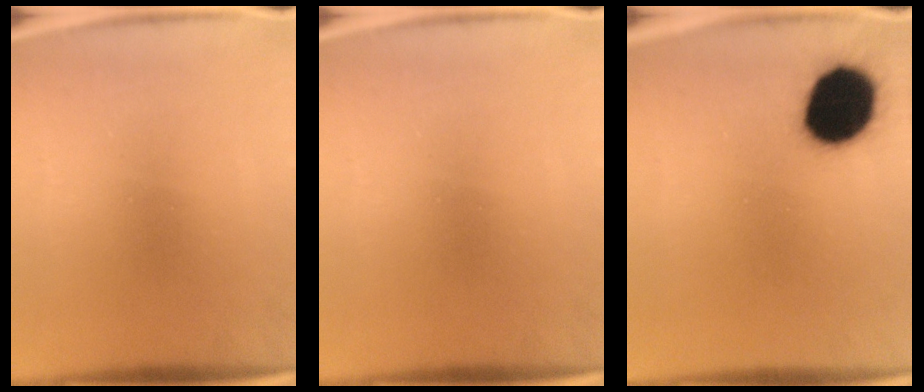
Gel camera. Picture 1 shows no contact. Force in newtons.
{"total": 0.0}
{"total": 16.5}